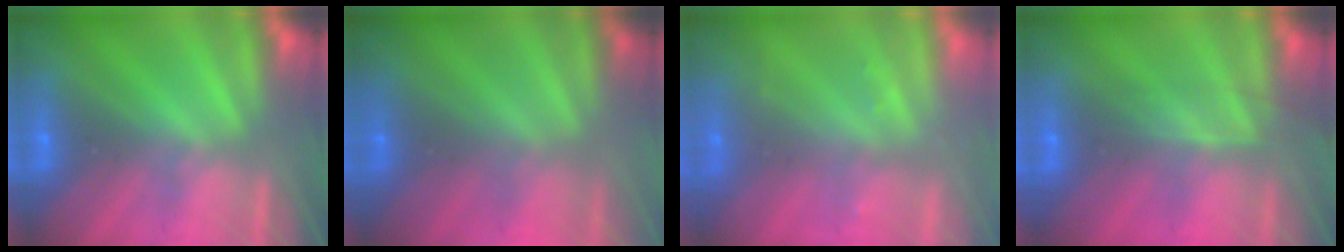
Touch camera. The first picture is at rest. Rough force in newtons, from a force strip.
{"total": 6.0}
{"total": 2.3}
{"total": 2.5}